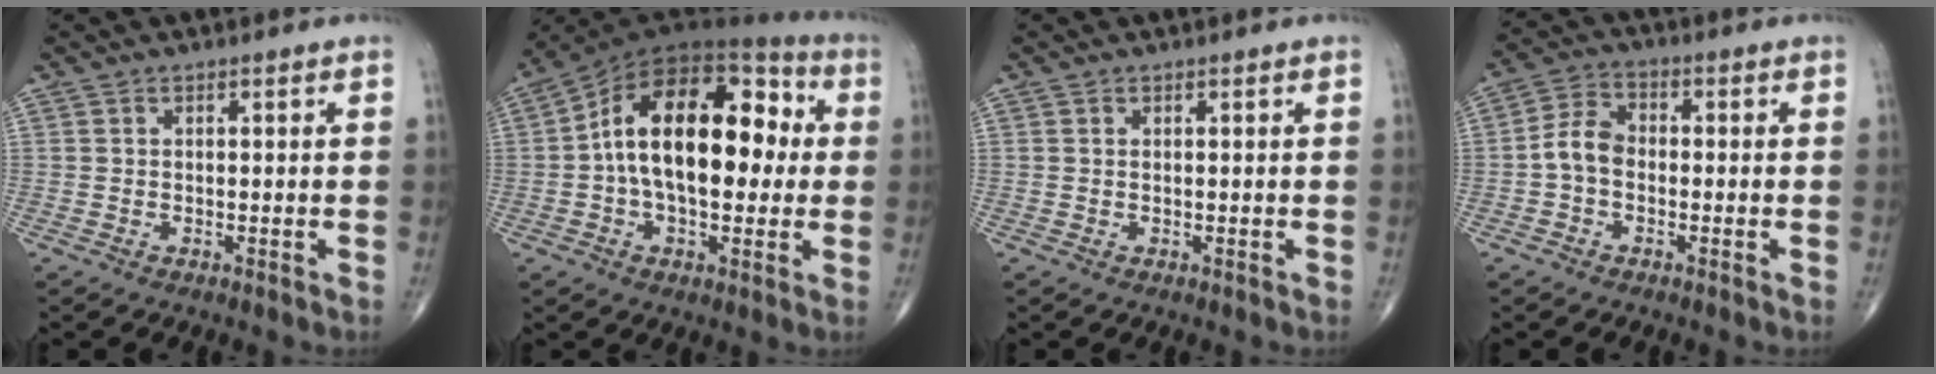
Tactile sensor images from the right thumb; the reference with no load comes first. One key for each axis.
{"total": 21.4, "fx": 1.4, "fy": 11.9, "fz": 17.8, "tx": -0.266, "ty": 0.039, "tz": 0.011}
{"total": 0.0}
{"total": 5.6, "fx": -1.2, "fy": 3.9, "fz": 3.8, "tx": -0.067, "ty": 0.019, "tz": -0.035}